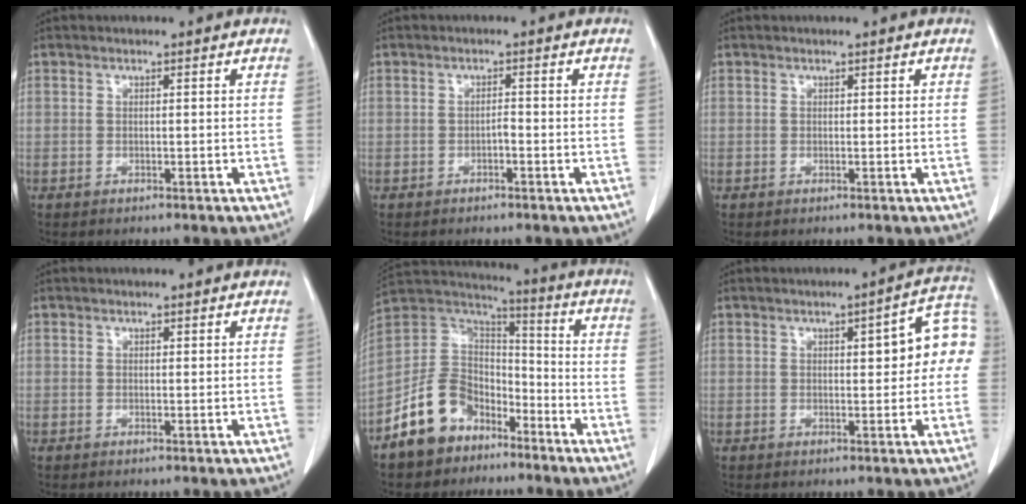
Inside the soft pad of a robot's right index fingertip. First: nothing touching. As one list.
[{"total": 0.9, "force": [-0.5, 0.2, 0.7], "torque": [-0.012, 0.003, -0.010]}, {"total": 0.0}, {"total": 0.0}, {"total": 11.7, "force": [-7.2, 8.2, 4.2], "torque": [-0.091, 0.044, -0.134]}, {"total": 8.0, "force": [1.1, 2.3, 7.6], "torque": [-0.090, 0.032, 0.011]}]